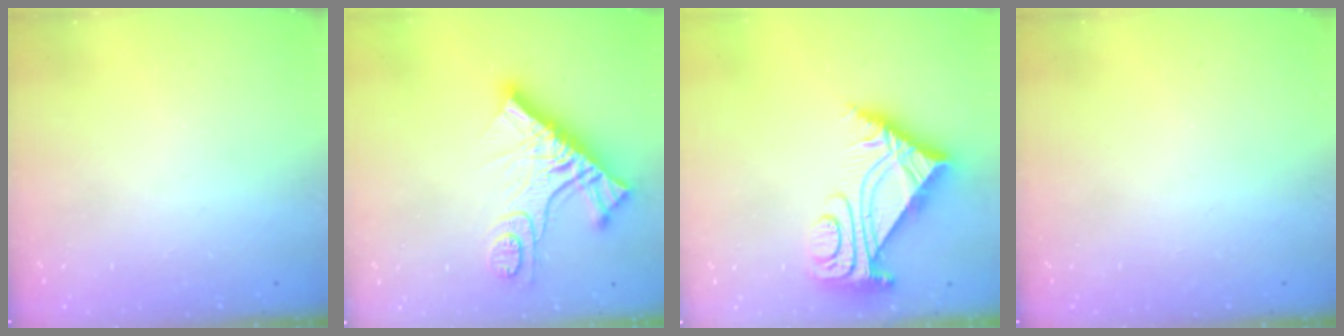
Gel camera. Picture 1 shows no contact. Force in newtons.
{"total": 16.3, "press": 16.3, "slide": 1.4}
{"total": 8.9, "press": 8.8, "slide": 1.1}
{"total": 0.0}